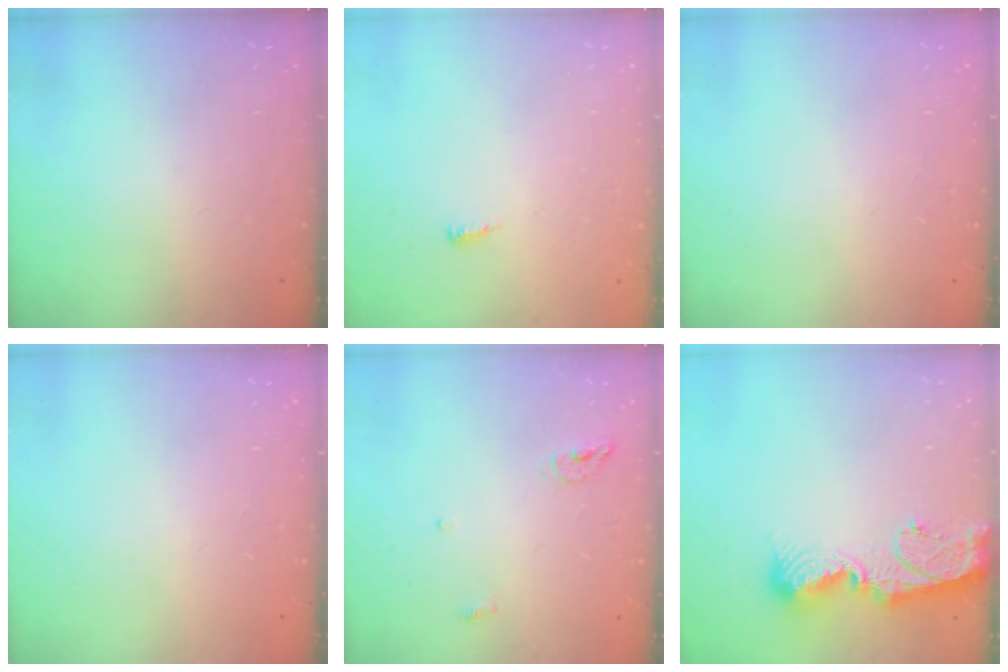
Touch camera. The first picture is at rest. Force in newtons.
{"total": 2.9, "press": 2.9, "slide": 0.4}
{"total": 0.0}
{"total": 0.0}
{"total": 7.0, "press": 6.5, "slide": 2.7}
{"total": 11.9, "press": 11.9, "slide": 1.4}